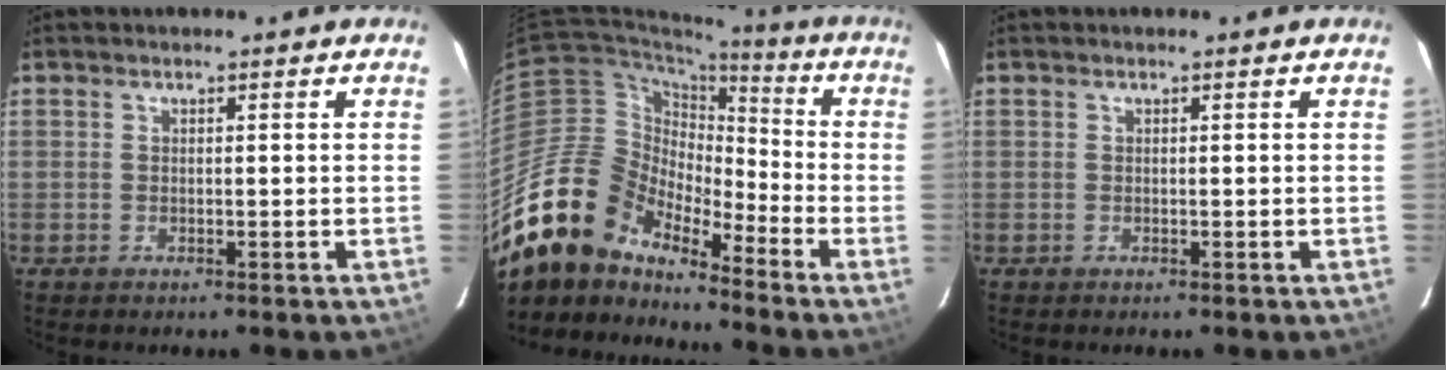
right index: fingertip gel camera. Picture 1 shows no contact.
{"total": 17.2, "force": [-14.1, 7.8, 6.0], "torque": [-0.109, 0.010, -0.262]}
{"total": 0.0}